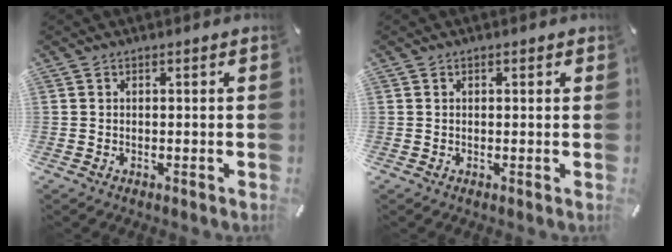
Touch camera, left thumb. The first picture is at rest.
{"total": 0.5, "force": [0.2, 0.4, 0.2], "torque": [-0.005, 0.003, 0.003]}